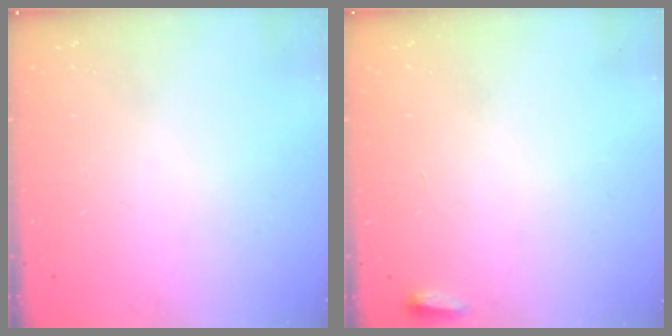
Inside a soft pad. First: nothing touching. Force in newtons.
{"total": 2.5, "press": 2.3, "slide": 1.0}